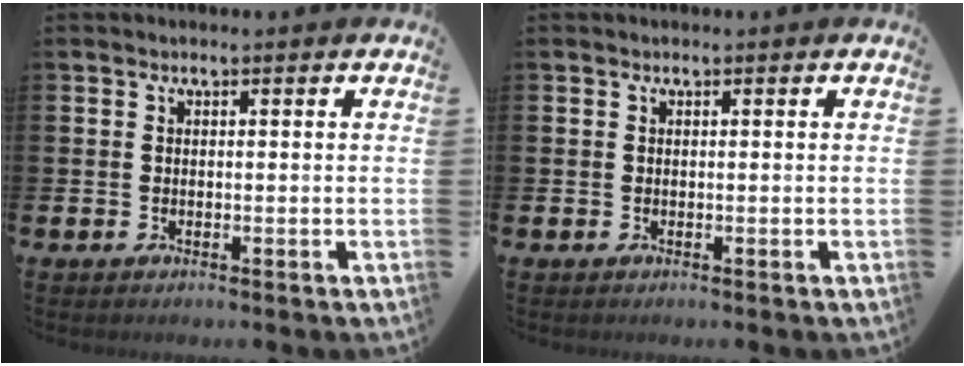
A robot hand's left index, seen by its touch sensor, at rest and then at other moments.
{"total": 0.0}